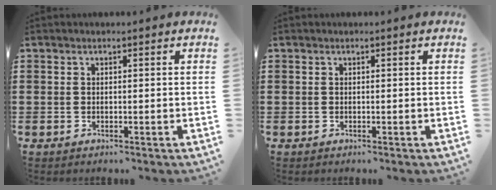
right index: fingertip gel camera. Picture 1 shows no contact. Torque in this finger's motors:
{"motor_torque": [0.15, 0.12, 0.03, 0.00]}